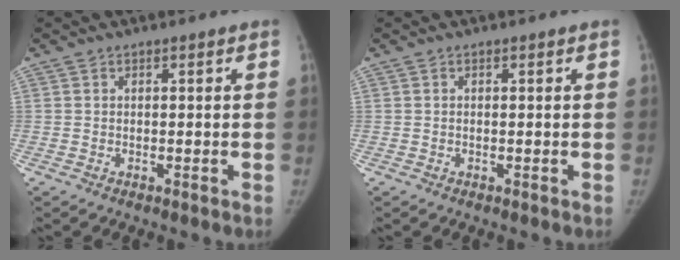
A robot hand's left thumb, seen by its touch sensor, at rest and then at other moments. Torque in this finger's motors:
{"motor_torque": [0.41, 0.14, 0.00, -0.48, 0.03]}